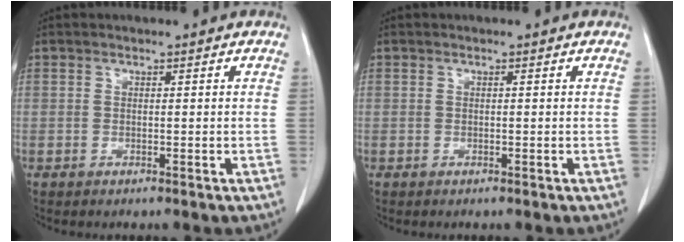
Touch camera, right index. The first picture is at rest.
{"total": 0.0}